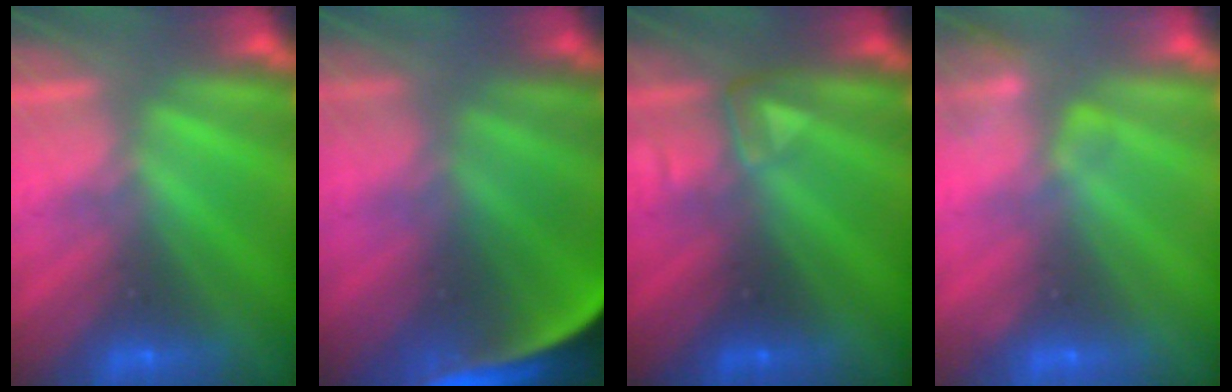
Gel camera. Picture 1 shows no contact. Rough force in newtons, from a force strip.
{"total": 7.8}
{"total": 3.1}
{"total": 2.4}